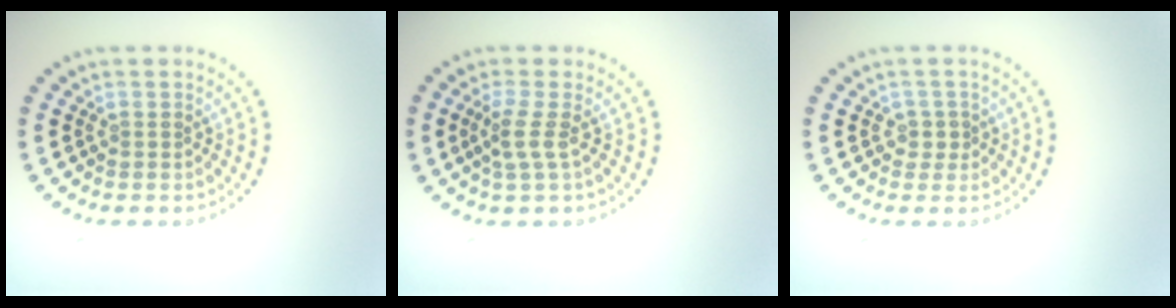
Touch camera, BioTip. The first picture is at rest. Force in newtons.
{"total": 1.9, "press": 1.4, "slide": 1.3}
{"total": 1.2, "press": 0.9, "slide": 0.7}